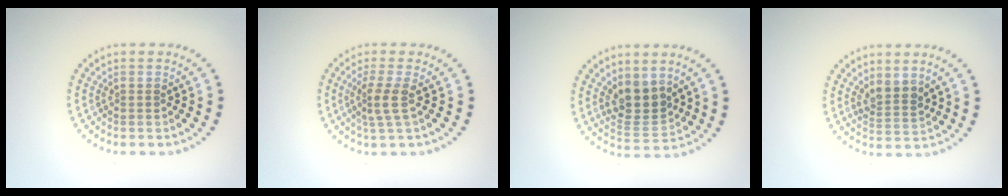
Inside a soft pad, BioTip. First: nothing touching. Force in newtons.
{"total": 2.3, "press": 1.7, "slide": 1.6}
{"total": 3.9, "press": 3.4, "slide": 1.7}
{"total": 2.2, "press": 1.8, "slide": 1.2}